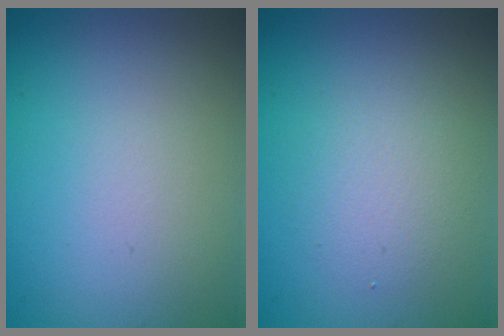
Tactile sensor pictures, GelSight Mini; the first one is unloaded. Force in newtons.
{"total": 2.5, "press": 2.5, "slide": 0.1}